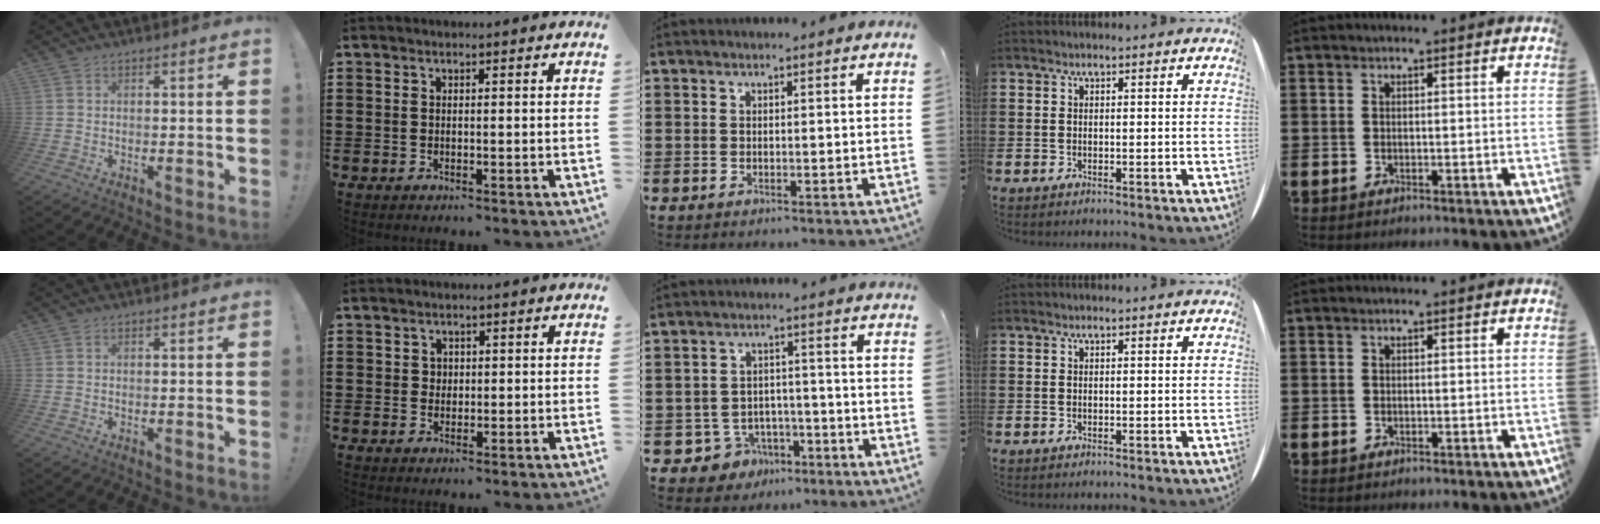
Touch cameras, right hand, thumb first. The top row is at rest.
{"index": {"total": 1.4, "force": [0.5, 1.3, 0.3], "torque": [-0.010, 0.007, 0.009]}, "middle": {"total": 4.6, "force": [-3.4, 3.0, 0.9], "torque": [-0.038, 0.009, -0.071]}}